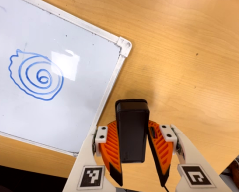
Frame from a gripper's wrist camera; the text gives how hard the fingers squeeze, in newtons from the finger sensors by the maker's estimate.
{"total": 7.7, "left": 6.2, "right": 9.2}